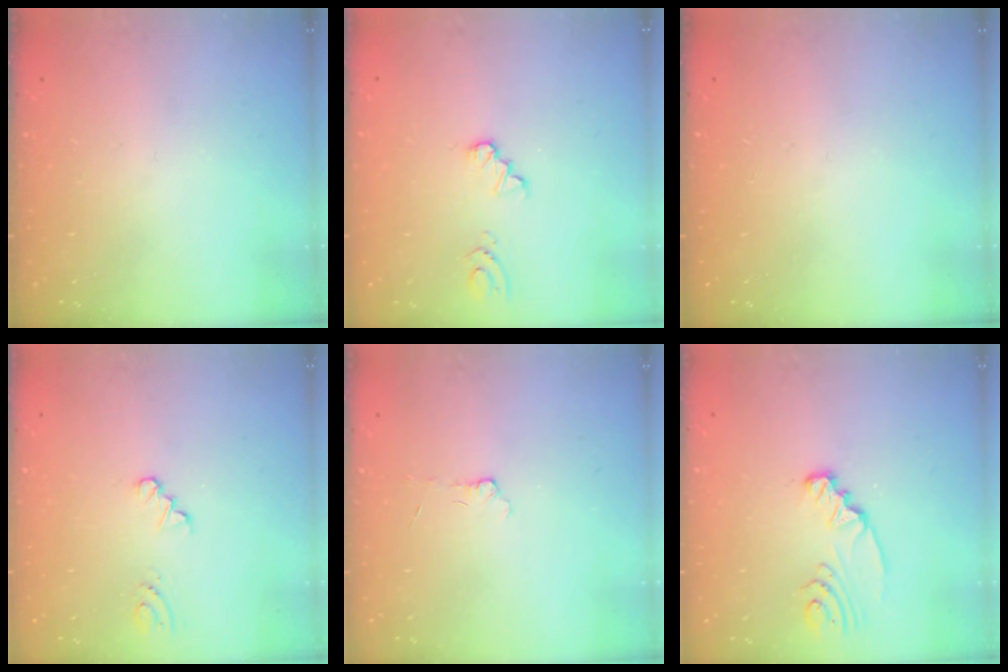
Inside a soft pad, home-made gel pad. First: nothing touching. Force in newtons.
{"total": 1.8, "press": 1.8, "slide": 0.2}
{"total": 0.0}
{"total": 0.0}
{"total": 3.0, "press": 3.0, "slide": 0.2}
{"total": 3.2, "press": 3.2, "slide": 0.3}